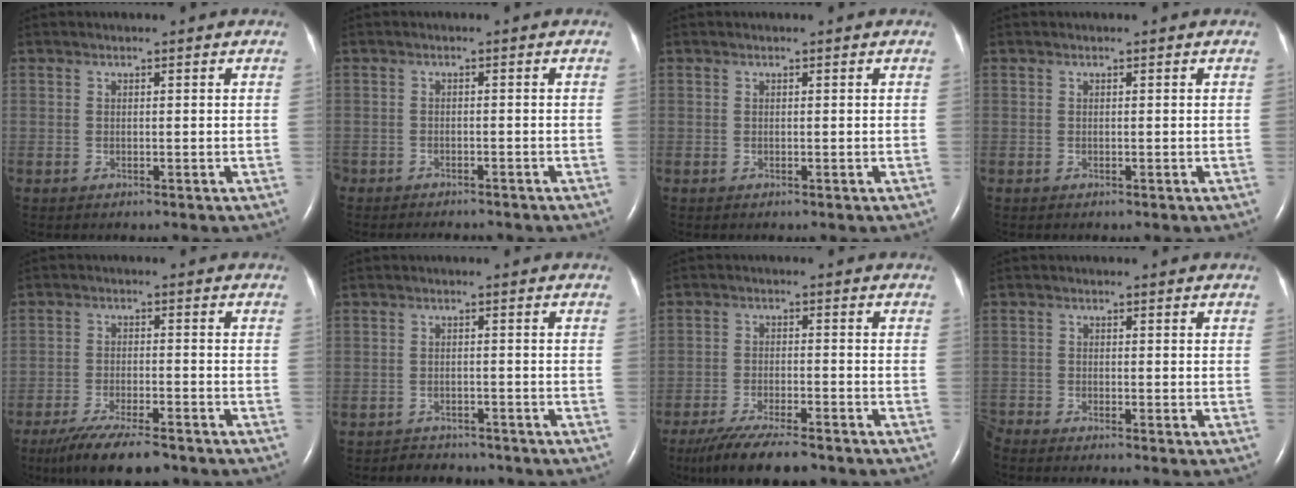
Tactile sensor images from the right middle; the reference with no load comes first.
{"total": 4.9, "force": [-4.4, 1.6, 1.4], "torque": [-0.018, -0.004, -0.059]}
{"total": 0.0}
{"total": 0.0}
{"total": 10.4, "force": [-8.3, 1.6, 6.1], "torque": [-0.106, -0.026, -0.135]}
{"total": 4.7, "force": [-4.3, 1.9, 0.2], "torque": [-0.009, 0.001, -0.058]}
{"total": 10.5, "force": [-8.7, 1.4, 5.7], "torque": [-0.100, -0.028, -0.141]}
{"total": 3.9, "force": [-3.7, -0.9, 0.9], "torque": [-0.013, -0.013, -0.066]}